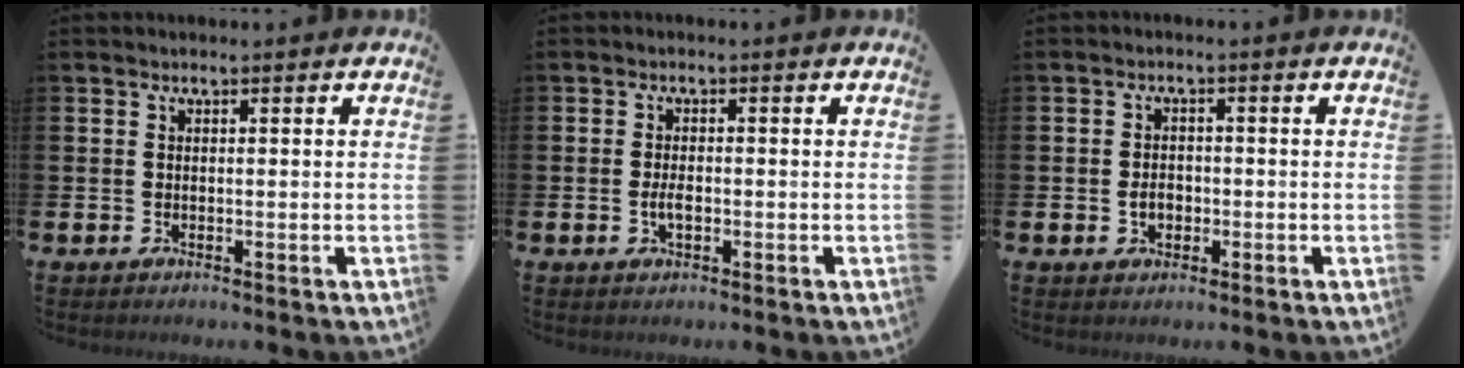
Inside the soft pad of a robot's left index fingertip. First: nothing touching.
{"total": 2.1, "force": [-0.4, 0.9, 1.8], "torque": [-0.028, -0.001, -0.009]}
{"total": 2.3, "force": [-0.5, 1.8, 1.3], "torque": [-0.013, 0.000, -0.015]}